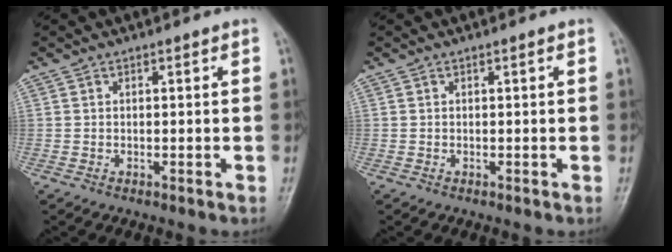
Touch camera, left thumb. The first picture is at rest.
{"total": 0.0}